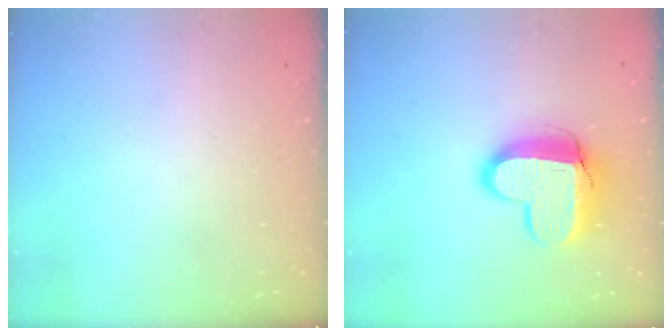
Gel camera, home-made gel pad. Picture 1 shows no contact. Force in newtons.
{"total": 12.3, "press": 12.2, "slide": 1.3}